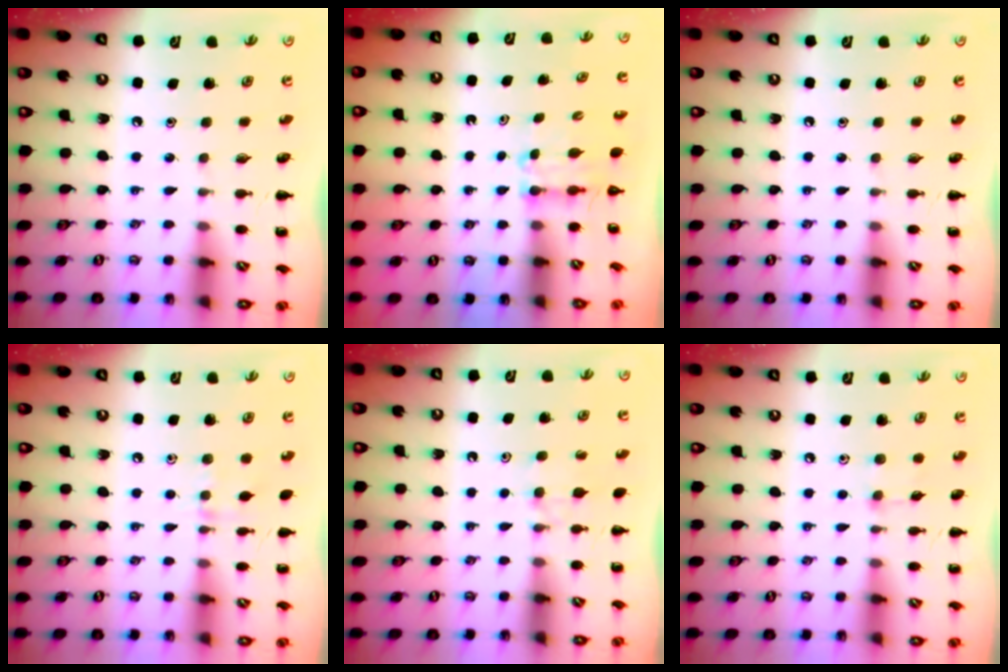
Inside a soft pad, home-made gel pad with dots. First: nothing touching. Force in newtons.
{"total": 2.7, "press": 2.5, "slide": 1.1}
{"total": 0.0}
{"total": 5.6, "press": 5.2, "slide": 1.9}
{"total": 7.1, "press": 6.9, "slide": 1.8}
{"total": 3.2, "press": 3.1, "slide": 1.0}